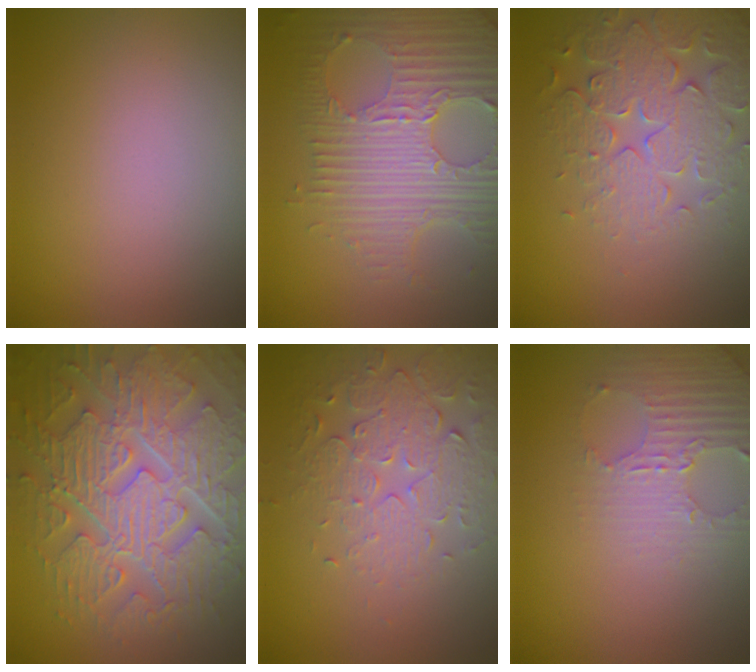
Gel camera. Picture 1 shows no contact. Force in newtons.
{"total": 7.6, "press": 5.2, "slide": 5.6}
{"total": 4.6, "press": 4.5, "slide": 0.8}
{"total": 10.1, "press": 6.9, "slide": 7.3}
{"total": 4.1, "press": 3.5, "slide": 2.2}
{"total": 3.5, "press": 3.4, "slide": 0.8}